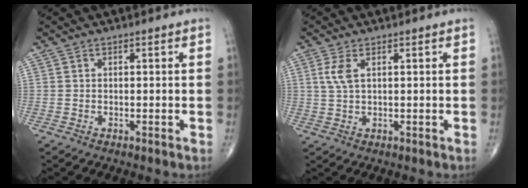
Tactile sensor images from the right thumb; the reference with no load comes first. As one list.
[{"total": 3.2, "force": [1.1, 1.3, 2.7], "torque": [-0.069, 0.005, 0.027]}]